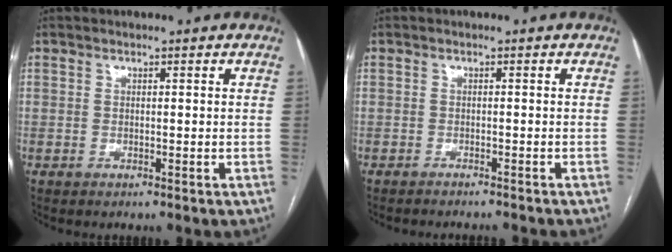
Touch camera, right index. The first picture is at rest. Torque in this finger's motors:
{"motor_torque": [-2.12, -0.02, -1.05, -0.21]}